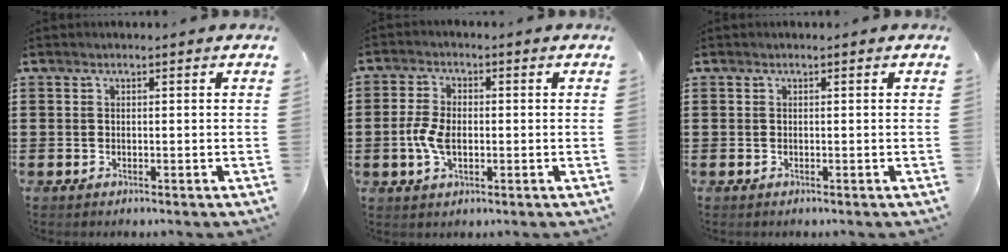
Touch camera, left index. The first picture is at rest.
{"total": 5.1, "force": [-0.7, 2.9, 4.1], "torque": [-0.096, 0.000, -0.018]}
{"total": 0.0}